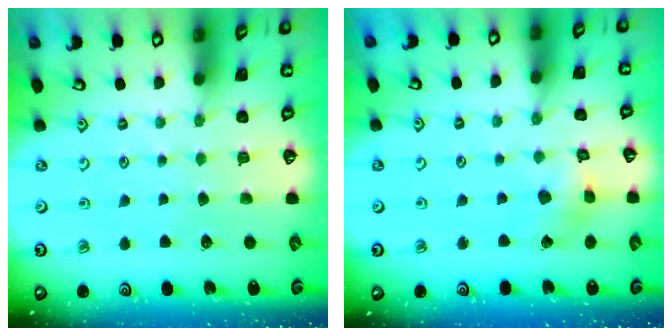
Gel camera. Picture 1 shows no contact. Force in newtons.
{"total": 4.2, "press": 4.2, "slide": 0.4}